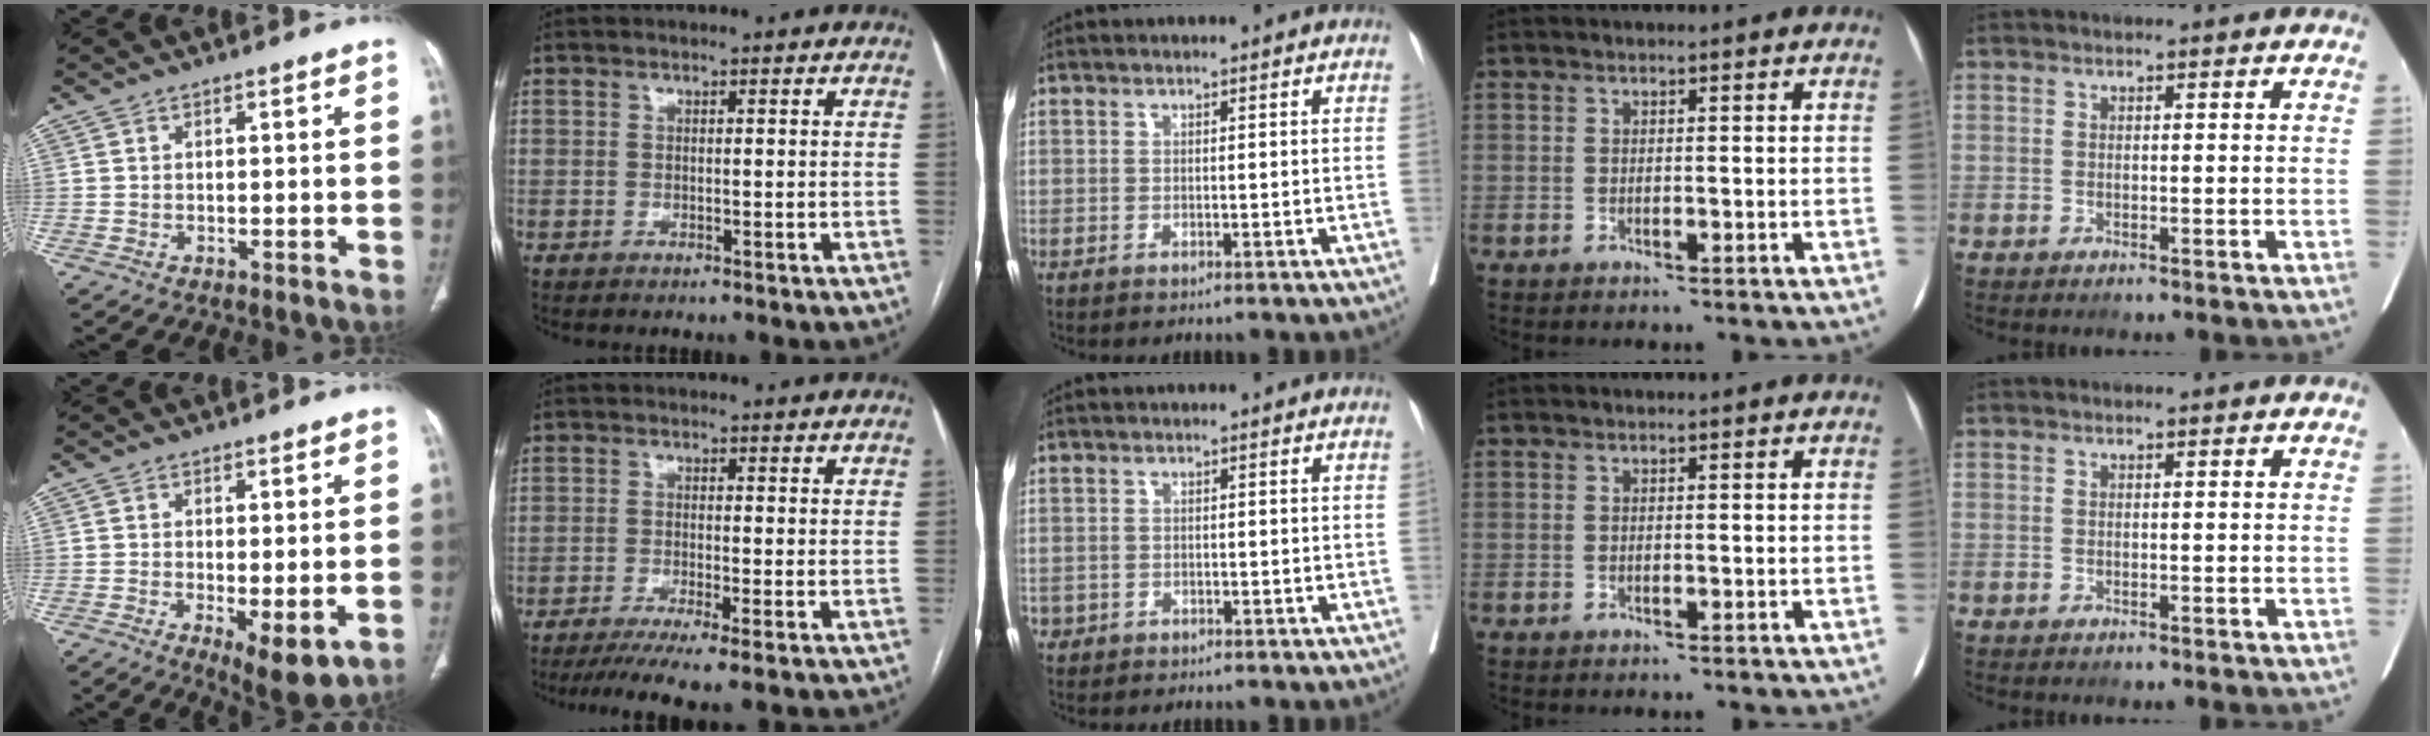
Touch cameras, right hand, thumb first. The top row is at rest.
{"thumb": {"total": 7.8, "force": [-2.1, 2.8, 6.9], "torque": [-0.104, -0.023, -0.027]}, "index": {"total": 6.5, "force": [-4.6, -0.3, 4.6], "torque": [-0.071, -0.011, -0.074]}, "middle": {"total": 0.8, "force": [-0.4, 0.7, 0.1], "torque": [-0.003, 0.004, -0.004]}}